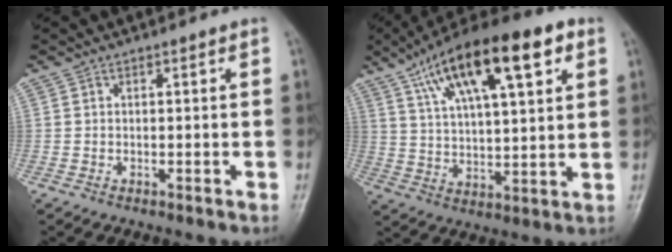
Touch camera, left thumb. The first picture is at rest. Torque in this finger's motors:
{"motor_torque": [2.36, 2.42, 1.59, -1.18, 0.17]}